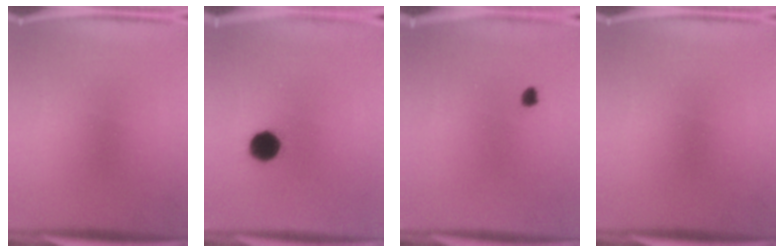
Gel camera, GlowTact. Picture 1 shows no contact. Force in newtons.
{"total": 7.2}
{"total": 1.3}
{"total": 0.0}